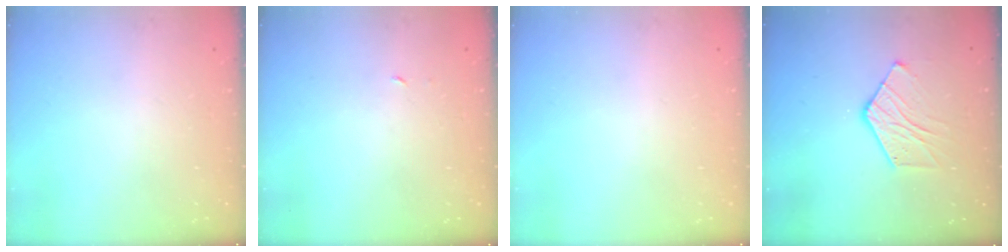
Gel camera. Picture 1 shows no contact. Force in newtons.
{"total": 1.8, "press": 1.8, "slide": 0.1}
{"total": 0.0}
{"total": 9.1, "press": 9.1, "slide": 0.8}